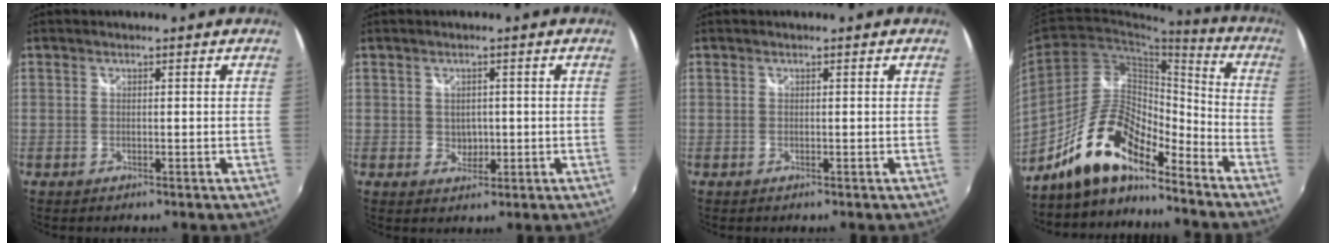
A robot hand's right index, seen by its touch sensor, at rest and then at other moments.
{"total": 2.7, "force": [0.1, 2.5, 1.0], "torque": [-0.013, 0.001, 0.005]}
{"total": 0.0}
{"total": 14.7, "force": [-11.6, 4.4, 7.8], "torque": [-0.153, 0.012, -0.218]}